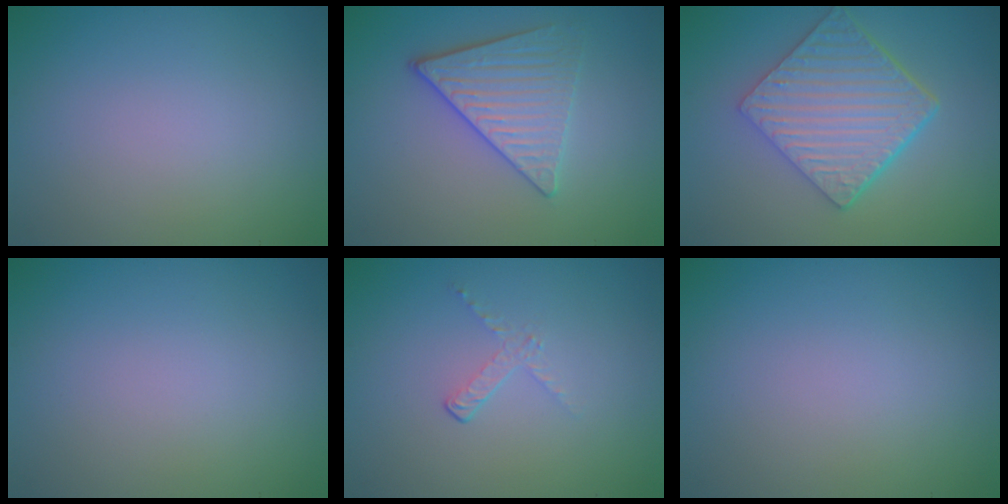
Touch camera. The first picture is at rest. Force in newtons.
{"total": 3.8, "press": 3.5, "slide": 1.5}
{"total": 6.4, "press": 4.6, "slide": 4.4}
{"total": 0.0}
{"total": 1.1, "press": 0.4, "slide": 1.1}
{"total": 0.0}